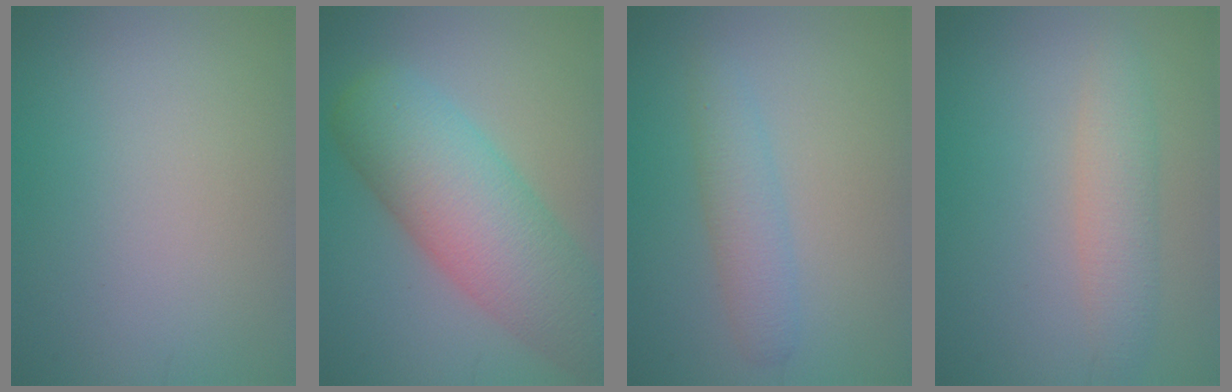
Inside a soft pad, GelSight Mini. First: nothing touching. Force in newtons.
{"total": 9.5, "press": 9.5, "slide": 0.5}
{"total": 2.4, "press": 2.4, "slide": 0.1}
{"total": 3.0, "press": 3.0, "slide": 0.0}